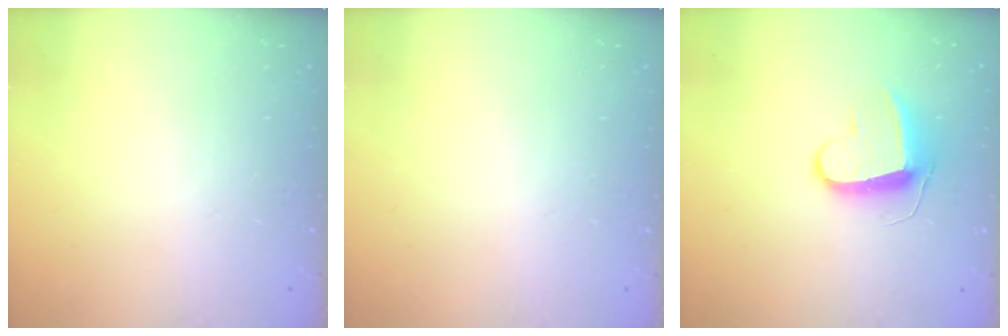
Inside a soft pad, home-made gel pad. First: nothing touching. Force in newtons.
{"total": 0.6, "press": 0.6, "slide": 0.2}
{"total": 9.0, "press": 9.0, "slide": 0.6}